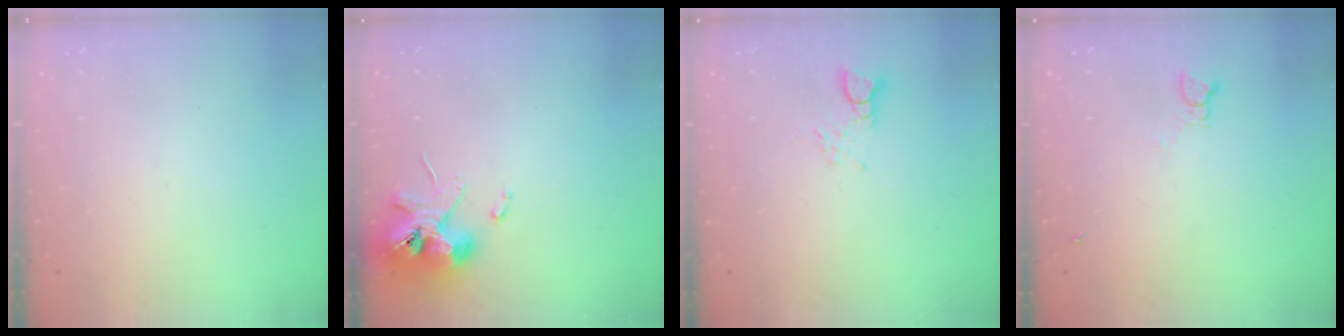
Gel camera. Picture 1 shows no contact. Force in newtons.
{"total": 11.0, "press": 10.9, "slide": 1.6}
{"total": 3.3, "press": 3.3, "slide": 0.3}
{"total": 0.9, "press": 0.9, "slide": 0.1}